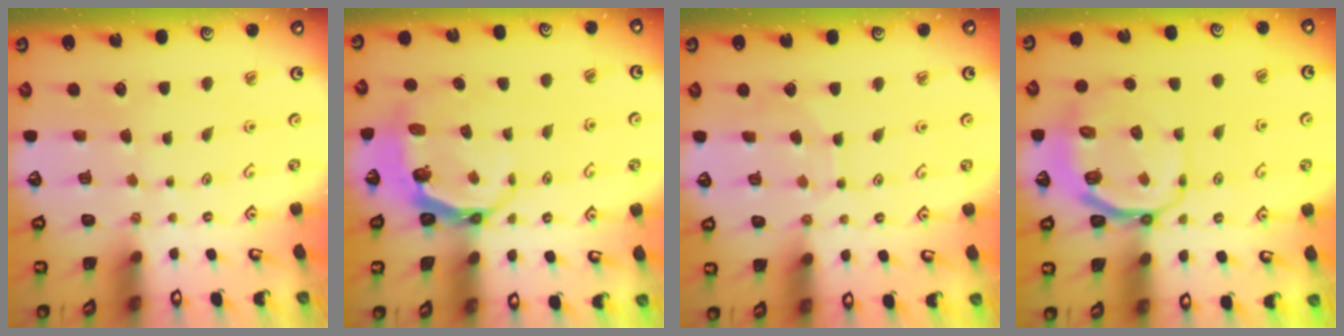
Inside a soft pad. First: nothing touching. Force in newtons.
{"total": 7.1, "press": 6.1, "slide": 3.6}
{"total": 2.6, "press": 2.6, "slide": 0.3}
{"total": 8.1, "press": 7.4, "slide": 3.4}